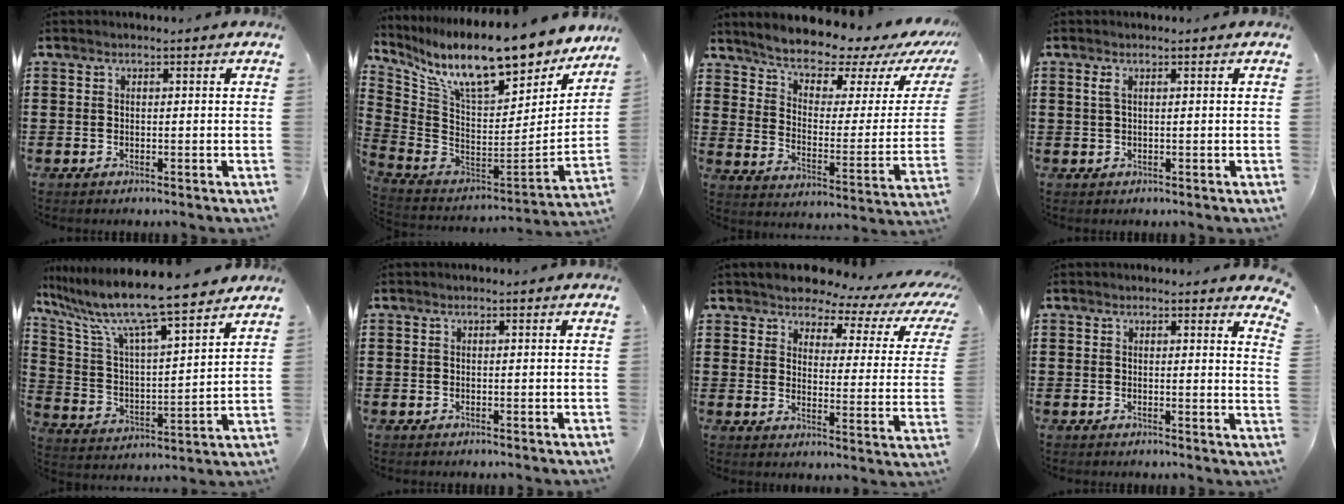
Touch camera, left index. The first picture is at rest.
{"total": 13.4, "force": [10.3, 2.7, 8.2], "torque": [-0.166, -0.080, 0.171]}
{"total": 6.9, "force": [6.5, 1.5, 2.0], "torque": [-0.059, -0.057, 0.106]}
{"total": 1.2, "force": [0.4, 0.2, 1.1], "torque": [-0.023, 0.001, 0.006]}
{"total": 10.5, "force": [9.0, 0.1, 5.3], "torque": [-0.140, -0.062, 0.149]}
{"total": 0.0}
{"total": 4.2, "force": [3.7, 1.7, 1.0], "torque": [-0.040, -0.027, 0.057]}
{"total": 1.5, "force": [1.4, 0.1, 0.5], "torque": [-0.007, -0.001, 0.025]}